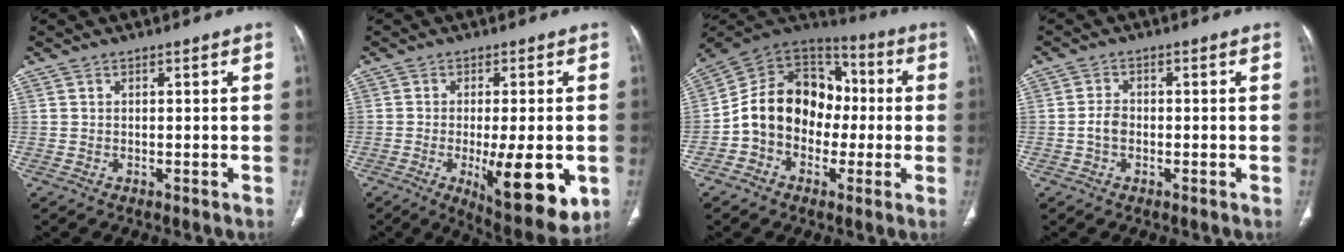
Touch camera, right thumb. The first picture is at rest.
{"total": 14.5, "force": [-3.8, 4.4, 13.3], "torque": [-0.183, -0.025, -0.045]}
{"total": 16.5, "force": [-1.9, 13.0, 9.9], "torque": [-0.130, 0.047, -0.044]}
{"total": 2.7, "force": [-0.7, 1.9, 1.8], "torque": [-0.031, 0.009, -0.016]}